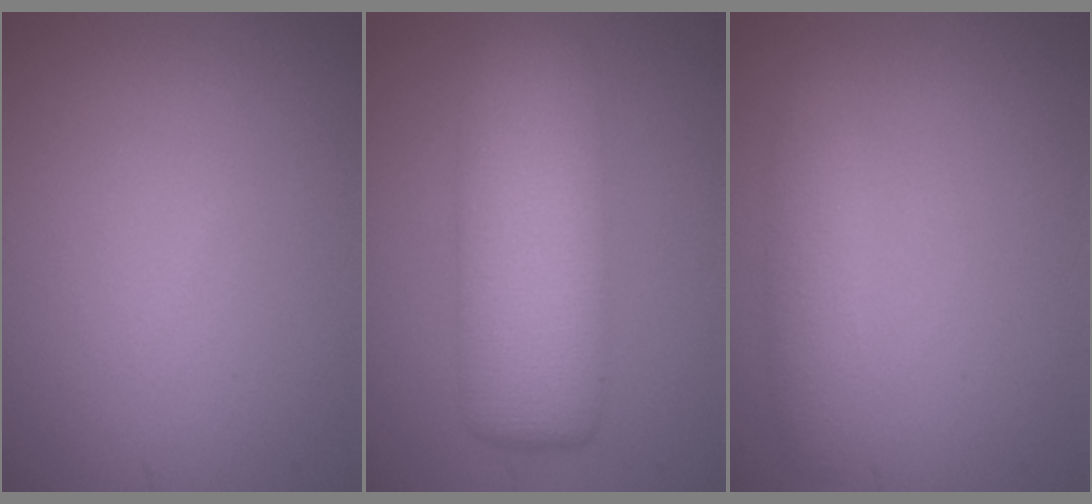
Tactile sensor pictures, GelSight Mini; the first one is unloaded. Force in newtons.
{"total": 8.7, "press": 8.7, "slide": 0.3}
{"total": 2.5, "press": 2.5, "slide": 0.1}